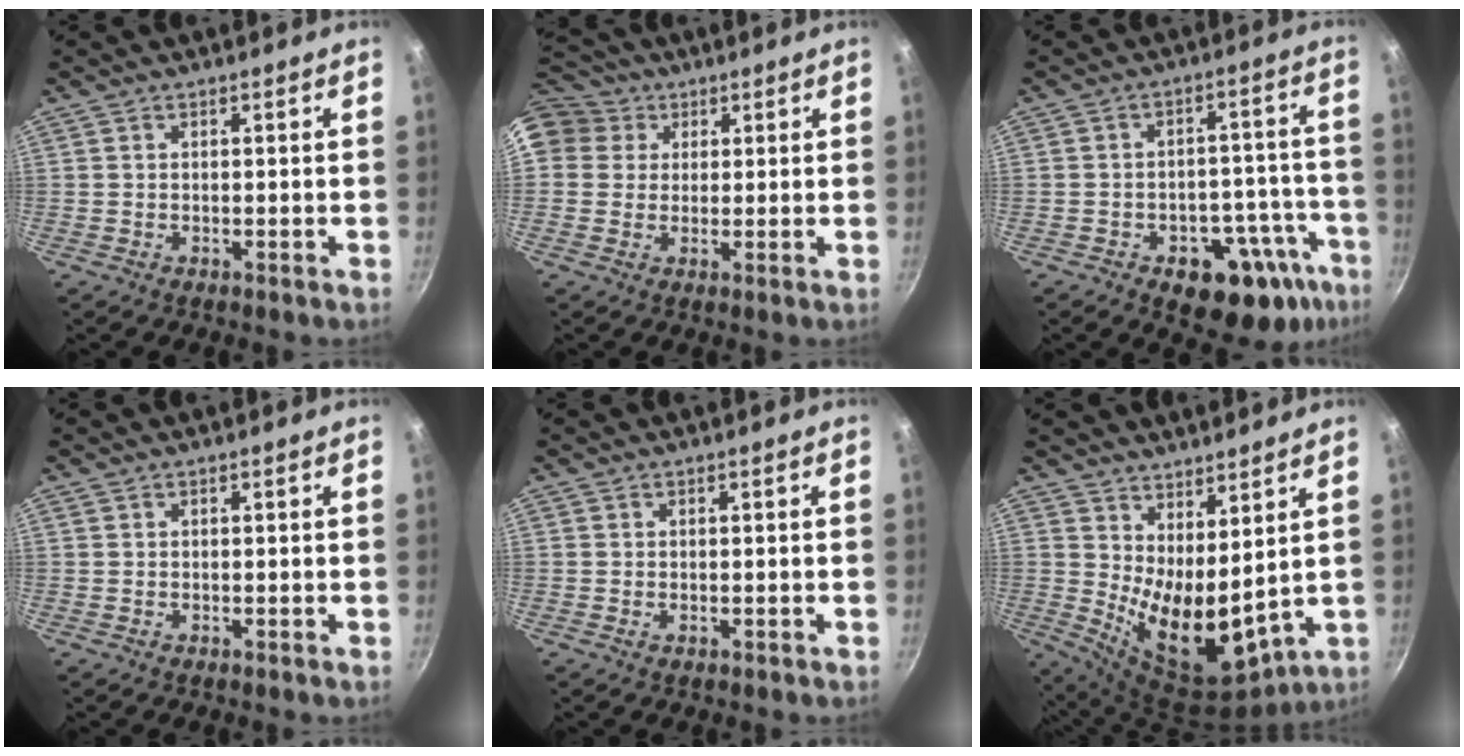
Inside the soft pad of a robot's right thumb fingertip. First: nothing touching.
{"total": 13.2, "force": [4.7, 11.2, 5.1], "torque": [-0.099, 0.025, 0.077]}
{"total": 16.8, "force": [-8.5, 9.7, 10.8], "torque": [-0.071, 0.044, -0.104]}
{"total": 0.0}
{"total": 0.0}
{"total": 14.0, "force": [4.5, 6.5, 11.5], "torque": [-0.168, -0.055, 0.093]}